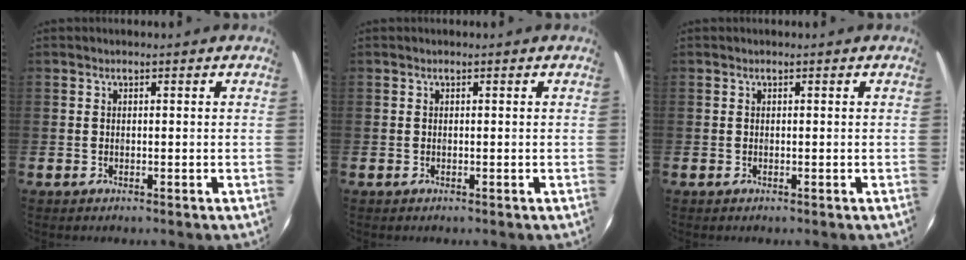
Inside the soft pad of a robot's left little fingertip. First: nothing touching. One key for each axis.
{"total": 0.0}
{"total": 0.0}